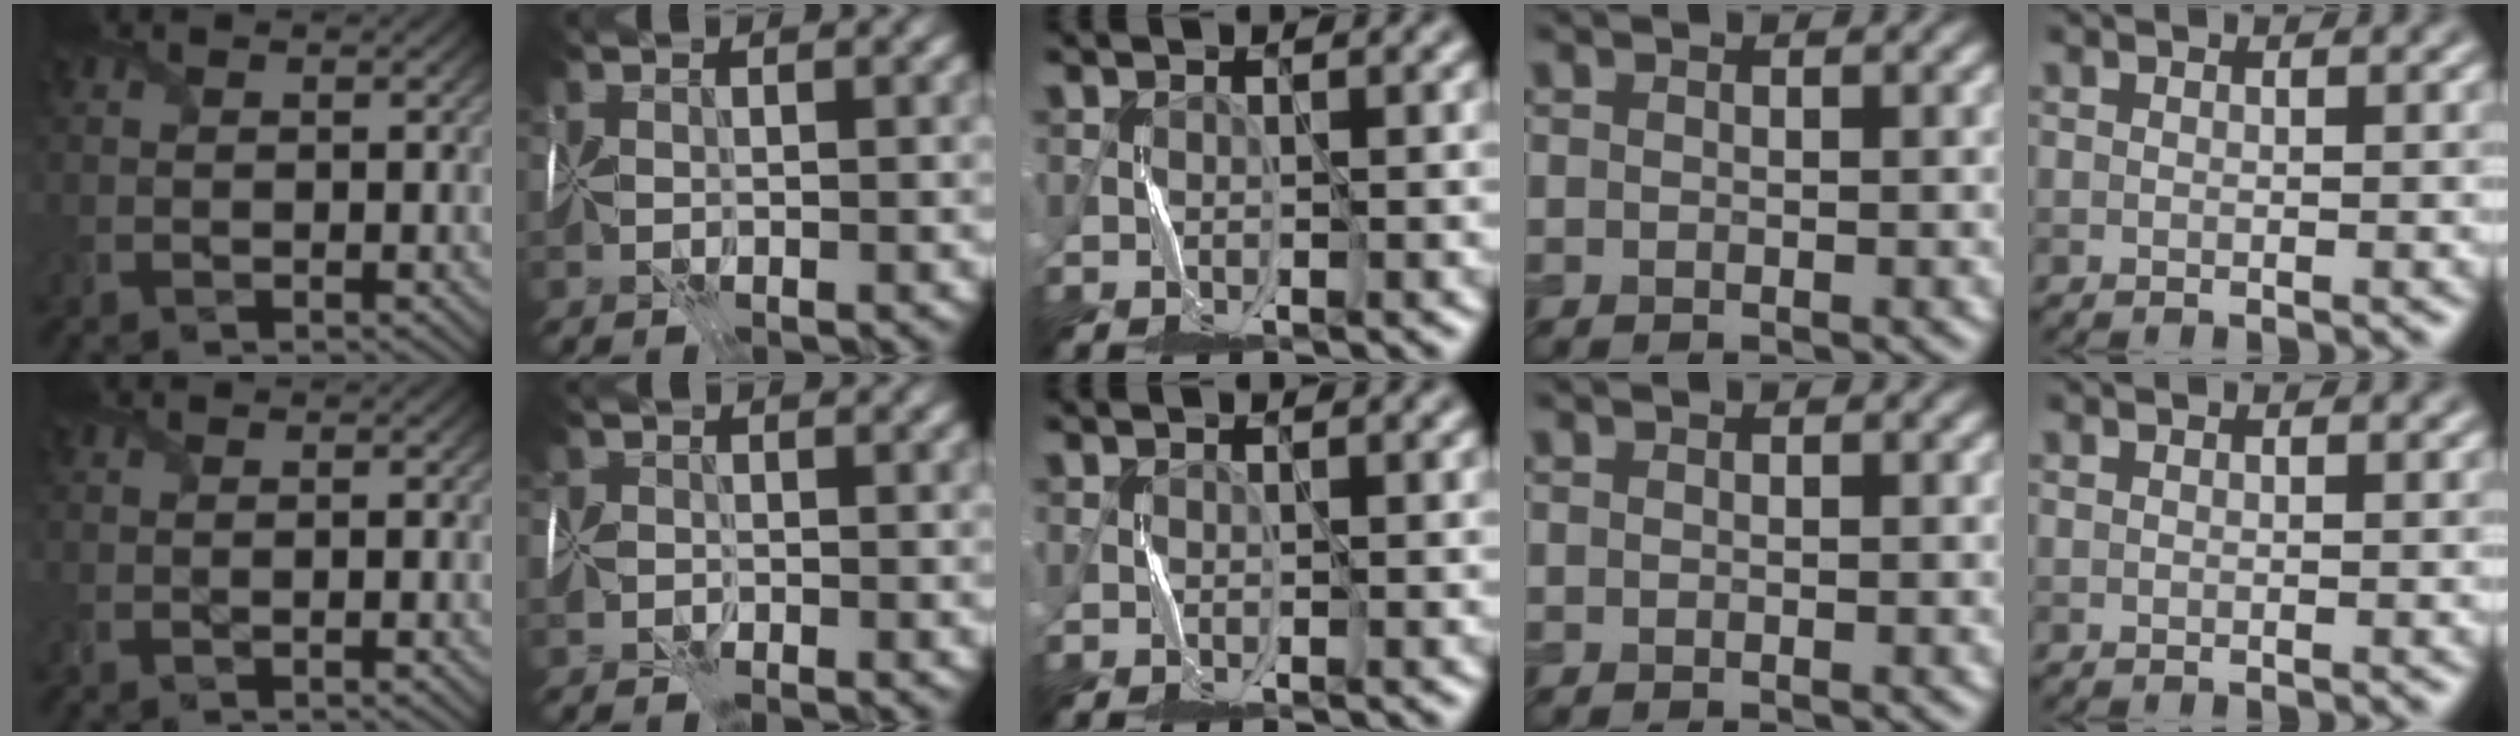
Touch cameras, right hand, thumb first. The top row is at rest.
{"index": {"total": 1.3, "force": [-1.1, 0.8, 0.1], "torque": [0.004, 0.003, -0.027]}}